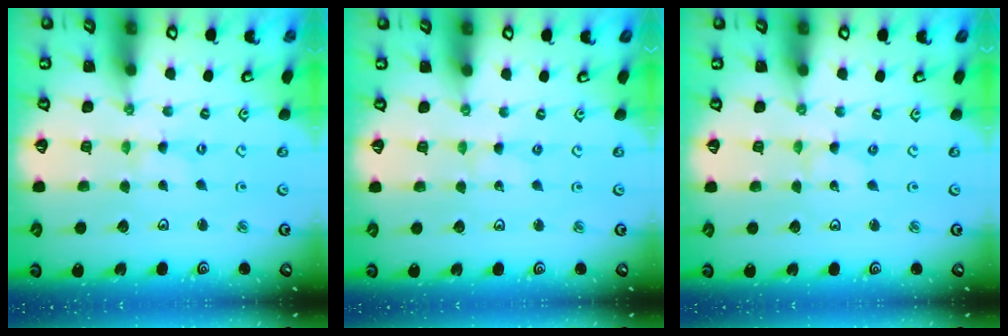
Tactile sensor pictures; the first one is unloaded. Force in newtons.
{"total": 0.6, "press": 0.6, "slide": 0.1}
{"total": 0.0}